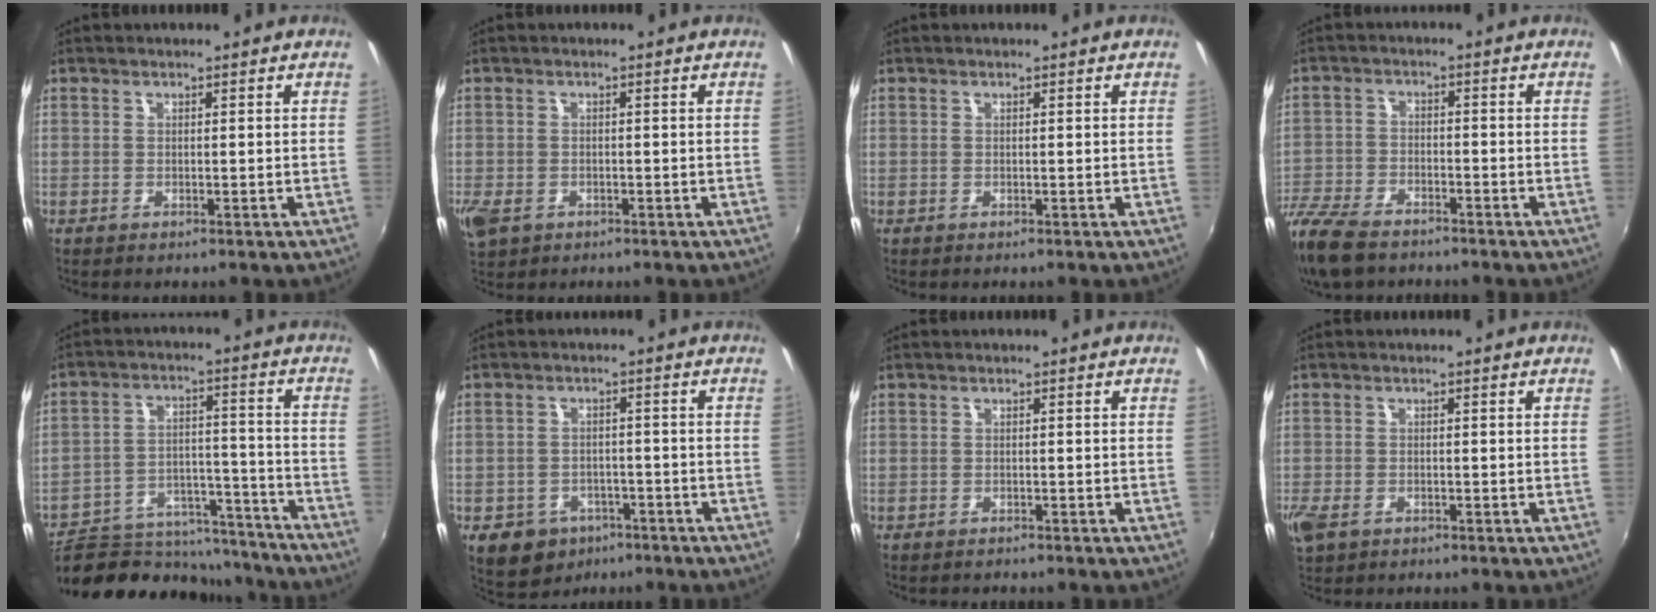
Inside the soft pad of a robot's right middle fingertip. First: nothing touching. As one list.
[{"total": 6.1, "force": [-2.6, 4.2, 3.5], "torque": [-0.083, -0.018, -0.046]}, {"total": 0.0}, {"total": 13.3, "force": [-10.2, 5.9, 6.2], "torque": [-0.168, -0.025, -0.200]}, {"total": 20.4, "force": [-17.6, 8.2, 6.1], "torque": [-0.126, 0.034, -0.237]}, {"total": 9.7, "force": [-5.4, 7.3, 3.3], "torque": [-0.088, 0.003, -0.068]}, {"total": 0.9, "force": [-0.8, 0.3, 0.1], "torque": [-0.006, -0.002, -0.012]}, {"total": 4.7, "force": [-2.4, 3.0, 2.8], "torque": [-0.068, -0.014, -0.044]}]